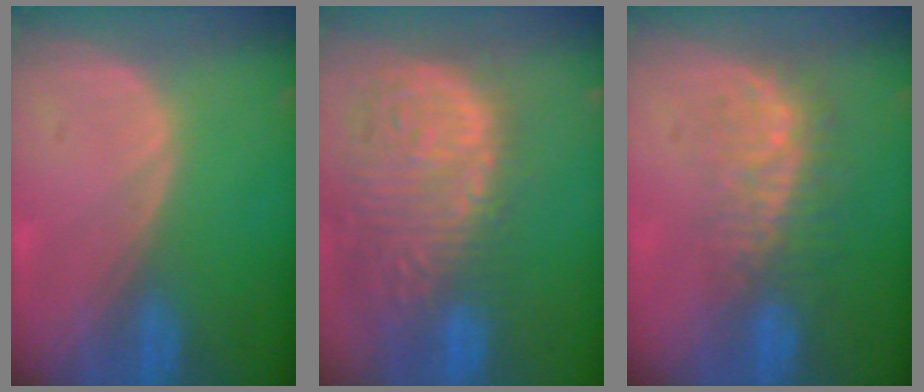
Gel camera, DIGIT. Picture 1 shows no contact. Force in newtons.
{"total": 15.3, "press": 12.7, "slide": 8.5}
{"total": 8.0, "press": 7.4, "slide": 3.0}